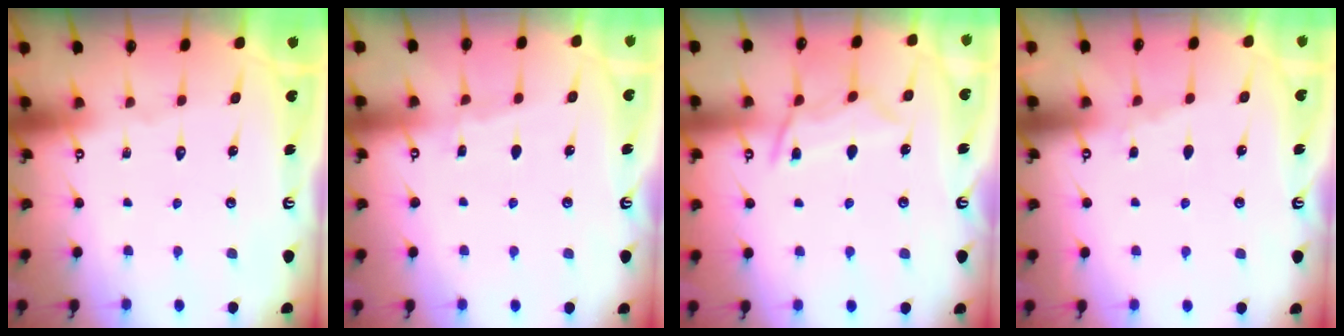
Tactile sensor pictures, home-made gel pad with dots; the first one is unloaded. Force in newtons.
{"total": 3.6, "press": 3.5, "slide": 0.5}
{"total": 9.0, "press": 9.0, "slide": 0.9}
{"total": 3.0, "press": 2.9, "slide": 0.5}